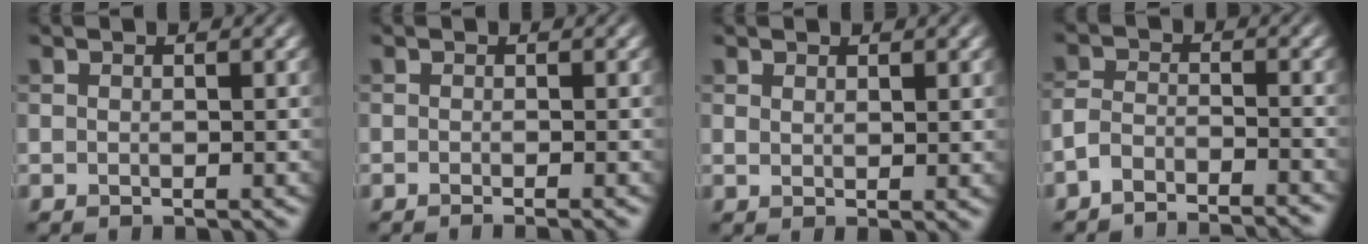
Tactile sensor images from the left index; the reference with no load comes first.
{"total": 1.7, "force": [-0.6, 0.6, 1.4], "torque": [-0.002, -0.007, -0.013]}
{"total": 1.3, "force": [0.8, 0.3, 1.0], "torque": [-0.014, -0.003, 0.016]}
{"total": 4.2, "force": [-3.9, 0.8, 1.5], "torque": [-0.025, -0.001, -0.074]}